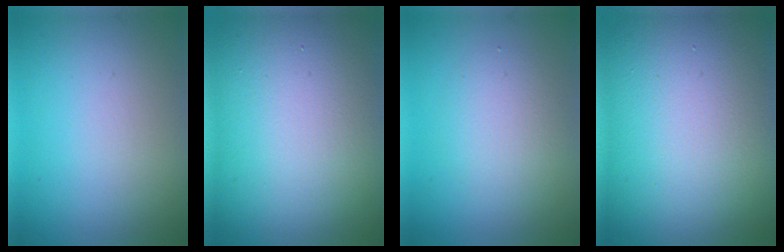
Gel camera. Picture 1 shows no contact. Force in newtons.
{"total": 20.1, "press": 20.1, "slide": 0.9}
{"total": 2.7, "press": 2.7, "slide": 0.0}
{"total": 20.7, "press": 20.7, "slide": 1.3}